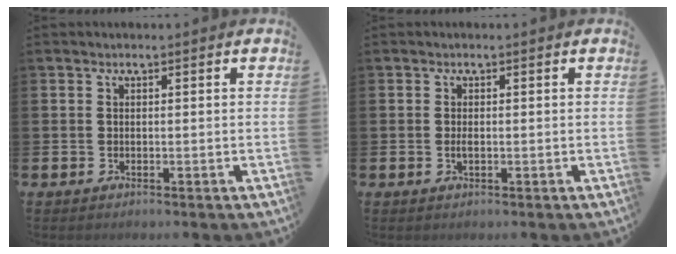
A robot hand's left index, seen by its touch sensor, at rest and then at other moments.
{"total": 0.9, "force": [-0.1, 0.3, 0.9], "torque": [-0.011, -0.003, -0.004]}